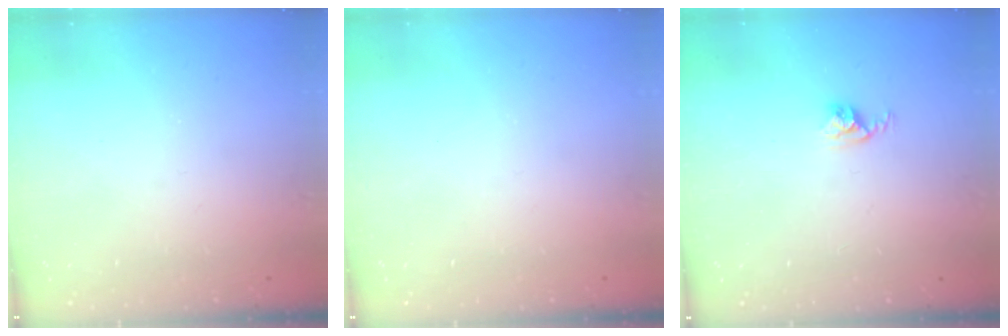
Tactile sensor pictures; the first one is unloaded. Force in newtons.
{"total": 0.0}
{"total": 2.5, "press": 2.5, "slide": 0.4}